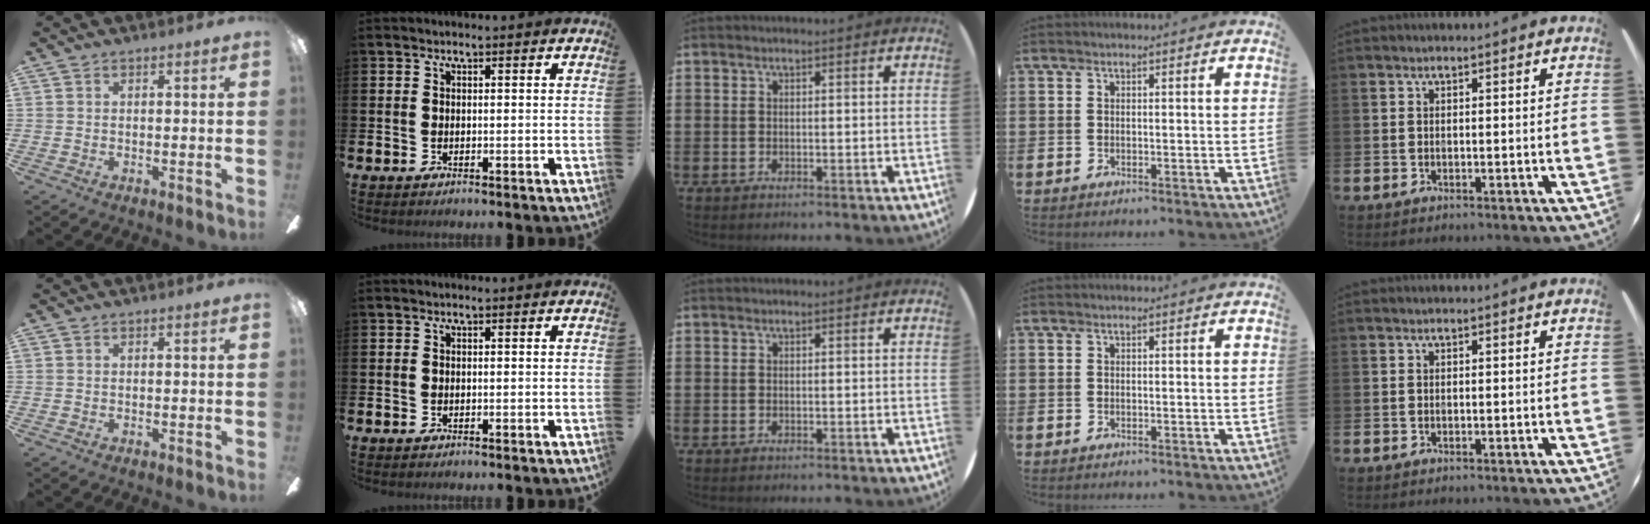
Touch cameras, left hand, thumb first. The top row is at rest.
{}